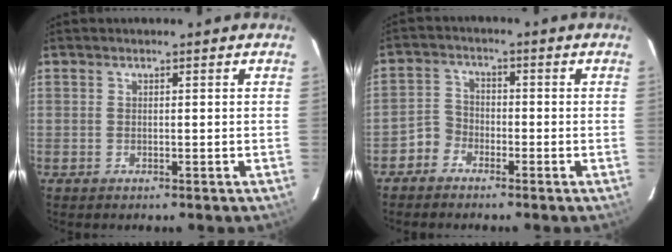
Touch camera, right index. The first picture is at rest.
{"total": 3.4, "force": [-2.5, 2.3, 0.4], "torque": [-0.007, 0.015, -0.051]}